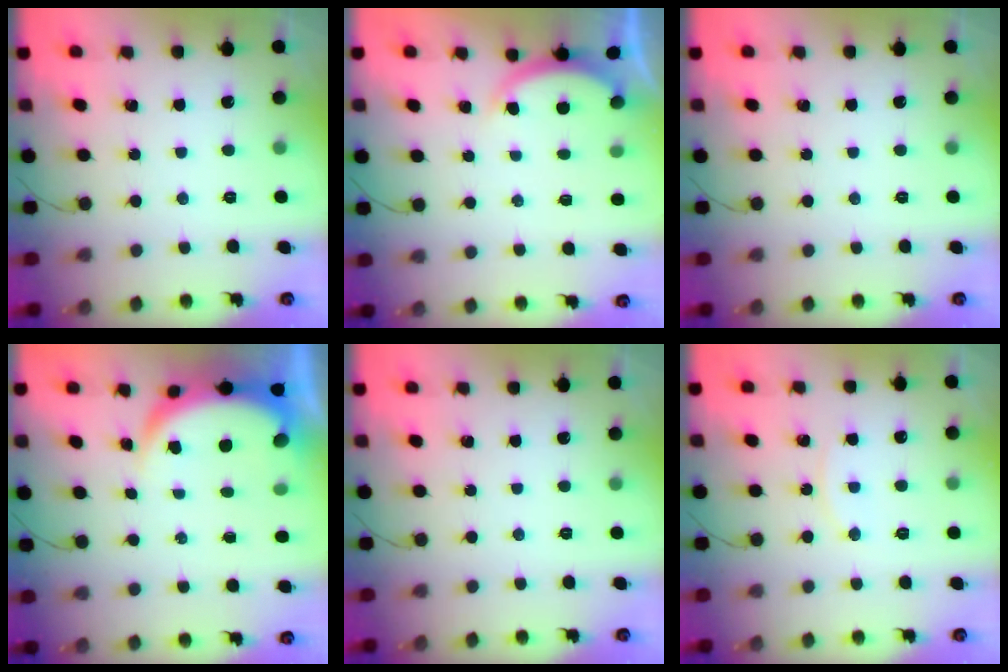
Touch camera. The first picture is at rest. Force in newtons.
{"total": 2.6, "press": 2.6, "slide": 0.5}
{"total": 0.0}
{"total": 5.8, "press": 5.7, "slide": 0.7}
{"total": 0.0}
{"total": 6.4, "press": 6.4, "slide": 0.3}